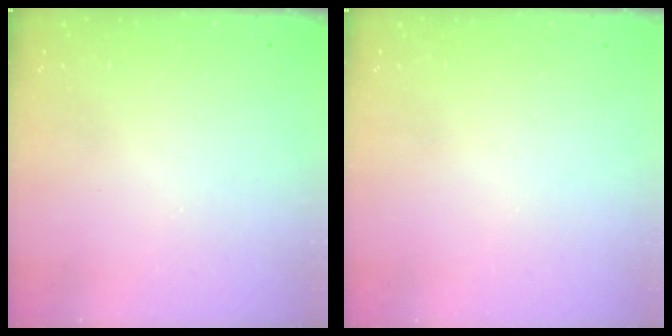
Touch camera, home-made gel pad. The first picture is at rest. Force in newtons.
{"total": 0.0}